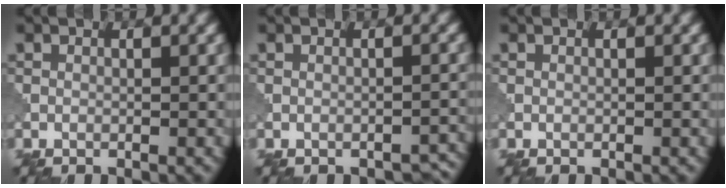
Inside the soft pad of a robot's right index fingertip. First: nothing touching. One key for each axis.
{"total": 1.5, "fx": -1.3, "fy": 0.5, "fz": 0.4, "tx": -0.002, "ty": -0.002, "tz": -0.015}
{"total": 0.0}